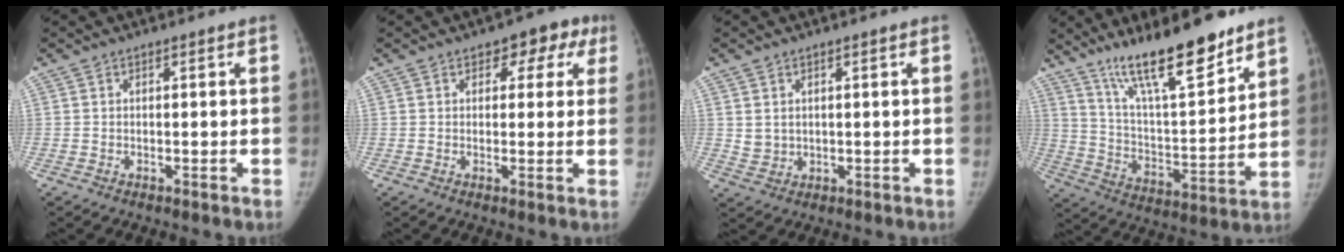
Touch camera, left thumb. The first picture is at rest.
{"total": 6.3, "force": [2.9, 4.1, 3.8], "torque": [0.003, -0.002, 0.026]}
{"total": 2.9, "force": [0.8, 2.4, 1.3], "torque": [-0.019, -0.011, 0.025]}
{"total": 19.8, "force": [14.4, 4.6, 12.8], "torque": [-0.180, -0.084, 0.250]}